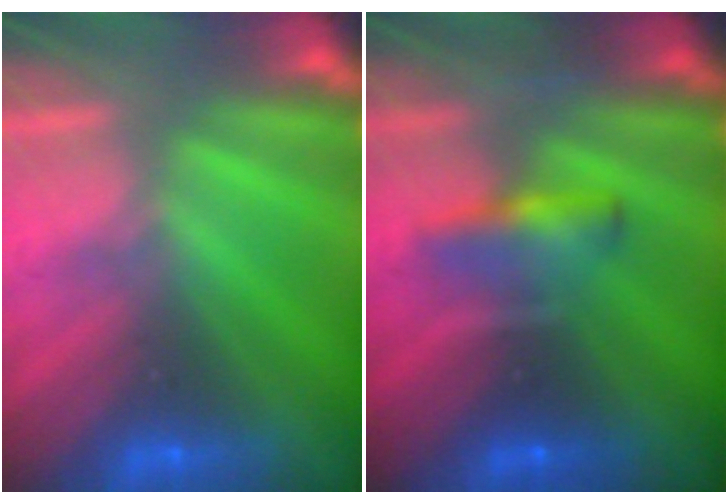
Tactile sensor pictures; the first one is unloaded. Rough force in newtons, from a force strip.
{"total": 9.6}